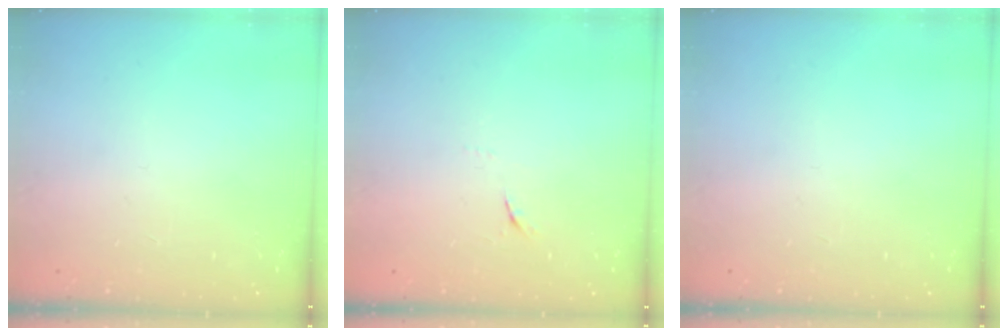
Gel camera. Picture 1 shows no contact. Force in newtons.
{"total": 4.5, "press": 4.4, "slide": 0.9}
{"total": 0.0}